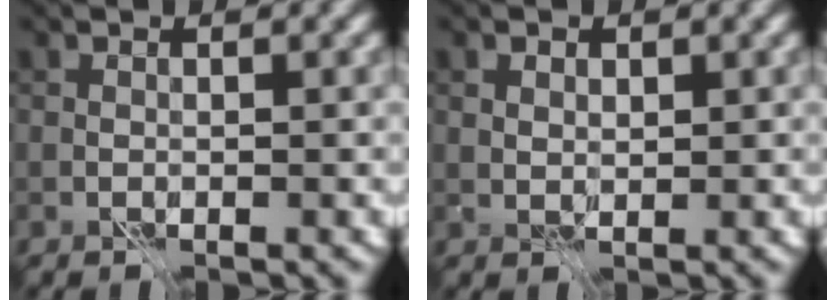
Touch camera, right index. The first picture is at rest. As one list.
[{"total": 1.2, "force": [0.6, 0.8, 0.6], "torque": [-0.011, -0.001, 0.011]}]